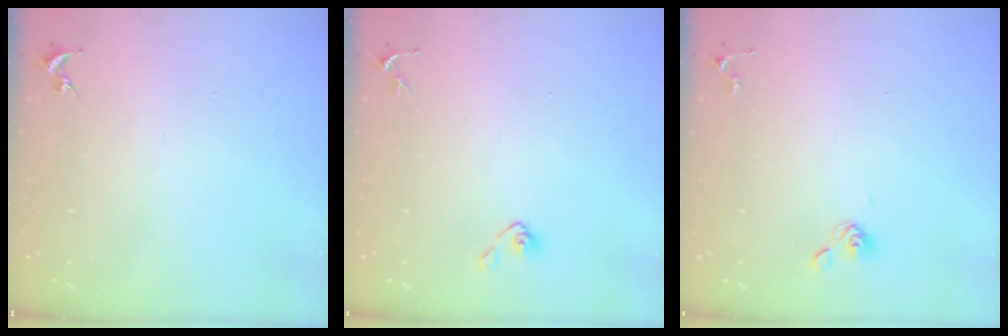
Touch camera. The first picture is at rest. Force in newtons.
{"total": 4.9, "press": 4.6, "slide": 1.8}
{"total": 5.7, "press": 5.3, "slide": 2.1}